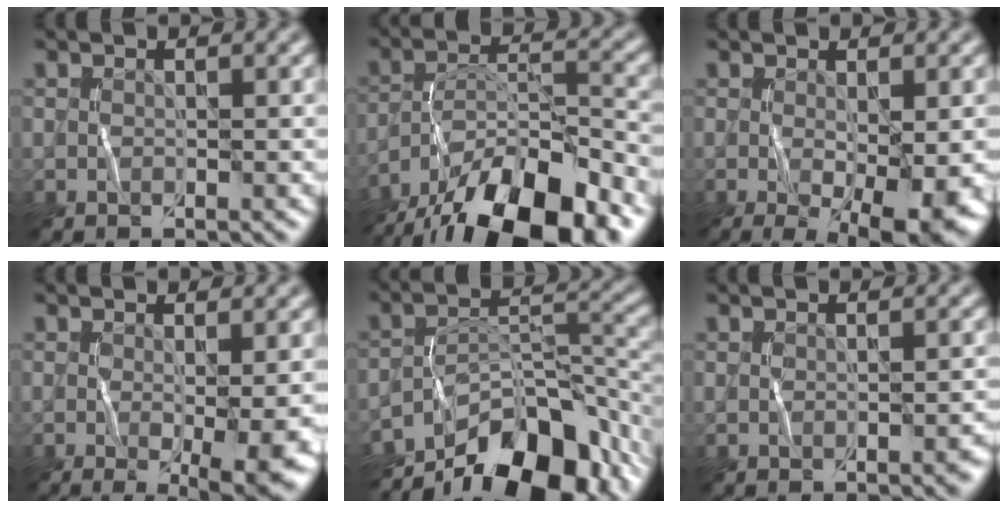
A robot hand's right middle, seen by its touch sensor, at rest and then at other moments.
{"total": 15.2, "force": [-11.4, 4.5, 9.0], "torque": [-0.176, 0.000, -0.192]}
{"total": 7.3, "force": [-1.9, 1.9, 6.8], "torque": [-0.115, -0.026, -0.016]}
{"total": 5.2, "force": [-1.1, 0.9, 5.0], "torque": [-0.083, -0.017, -0.012]}
{"total": 12.5, "force": [-9.2, 4.8, 7.0], "torque": [-0.093, 0.009, -0.156]}
{"total": 1.0, "force": [-0.4, 0.4, 0.8], "torque": [-0.017, -0.003, -0.003]}